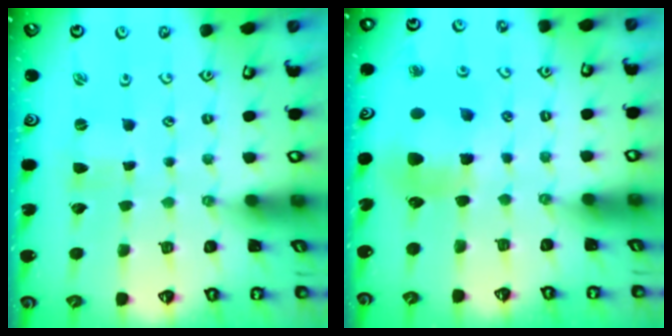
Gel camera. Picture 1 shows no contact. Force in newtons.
{"total": 8.0, "press": 8.0, "slide": 0.9}